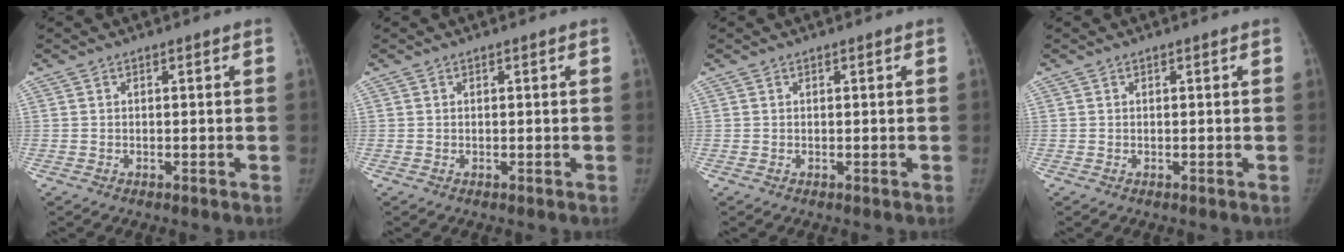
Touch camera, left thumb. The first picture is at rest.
{"total": 0.0}
{"total": 0.0}
{"total": 0.0}